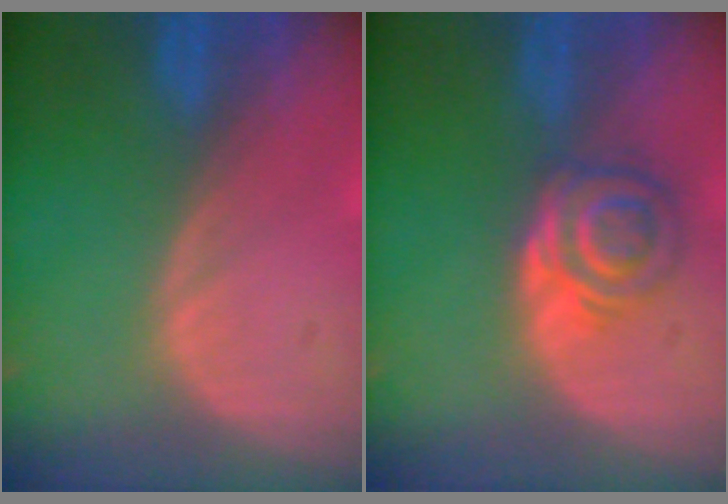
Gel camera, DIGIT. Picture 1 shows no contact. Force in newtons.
{"total": 5.5, "press": 5.2, "slide": 1.8}